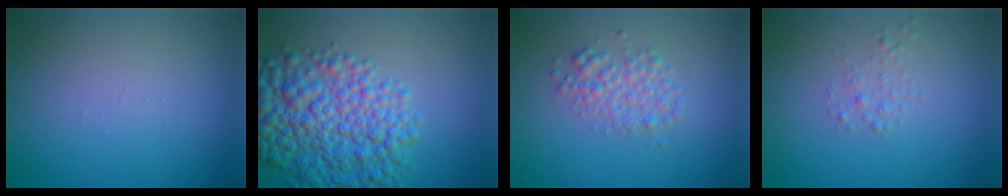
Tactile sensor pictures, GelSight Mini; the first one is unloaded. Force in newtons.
{"total": 8.7, "press": 8.7, "slide": 0.3}
{"total": 2.6, "press": 2.6, "slide": 0.0}
{"total": 1.0, "press": 1.0, "slide": 0.0}